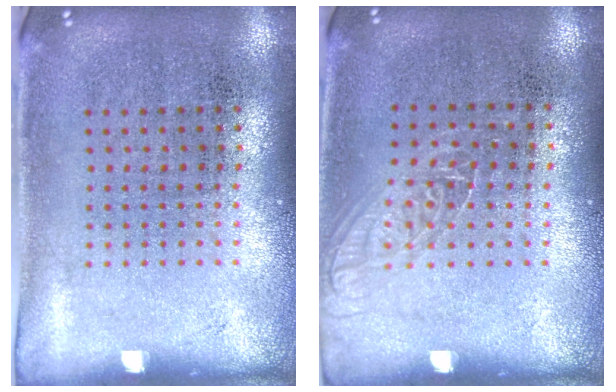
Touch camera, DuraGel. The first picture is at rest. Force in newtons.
{"total": 1.1, "press": 1.0, "slide": 0.5}